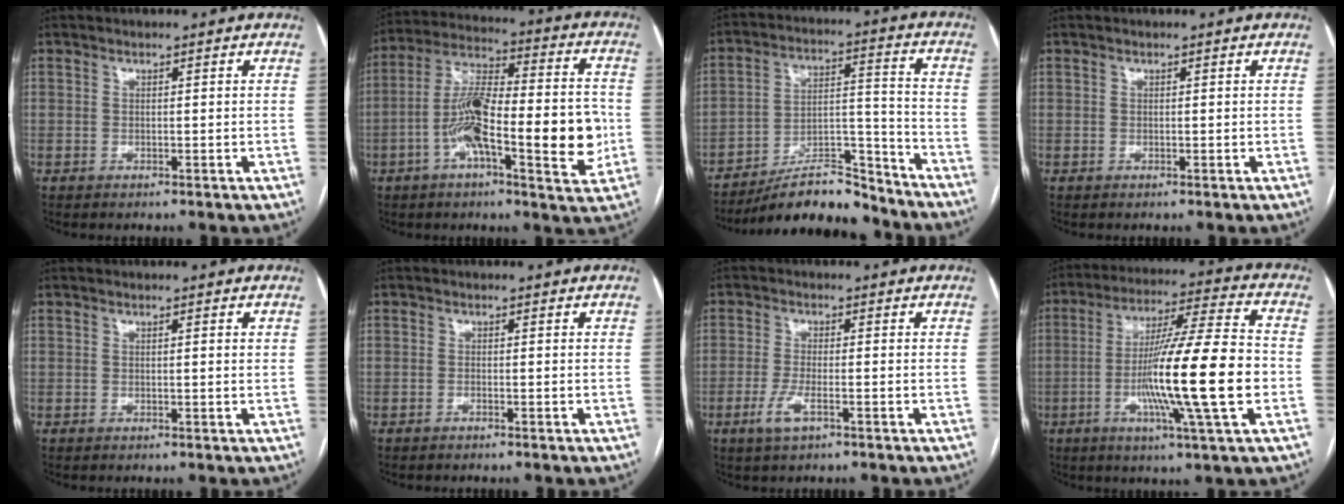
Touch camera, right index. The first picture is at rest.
{"total": 18.0, "force": [-3.8, 4.3, 17.1], "torque": [-0.289, 0.020, -0.064]}
{"total": 14.1, "force": [-12.8, 3.1, 5.0], "torque": [-0.072, 0.042, -0.214]}
{"total": 0.0}
{"total": 0.6, "force": [0.3, -0.1, 0.5], "torque": [-0.010, 0.002, 0.002]}
{"total": 0.0}
{"total": 3.8, "force": [-1.8, 1.0, 3.3], "torque": [-0.074, -0.005, -0.032]}
{"total": 17.7, "force": [-3.5, -0.4, 17.4], "torque": [-0.302, -0.009, -0.069]}